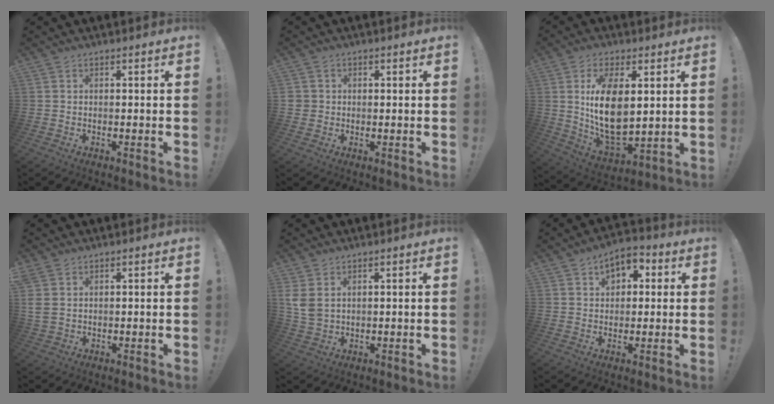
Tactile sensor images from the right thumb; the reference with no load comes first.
{"total": 2.1, "force": [0.2, 2.1, 0.5], "torque": [-0.005, 0.003, 0.004]}
{"total": 16.1, "force": [3.9, 8.4, 13.1], "torque": [-0.250, -0.030, 0.065]}
{"total": 4.2, "force": [1.7, 2.9, 2.4], "torque": [-0.047, -0.003, 0.036]}
{"total": 5.6, "force": [2.5, 3.7, 3.4], "torque": [-0.076, -0.011, 0.050]}
{"total": 6.5, "force": [2.5, 4.9, 3.4], "torque": [-0.048, -0.002, 0.045]}